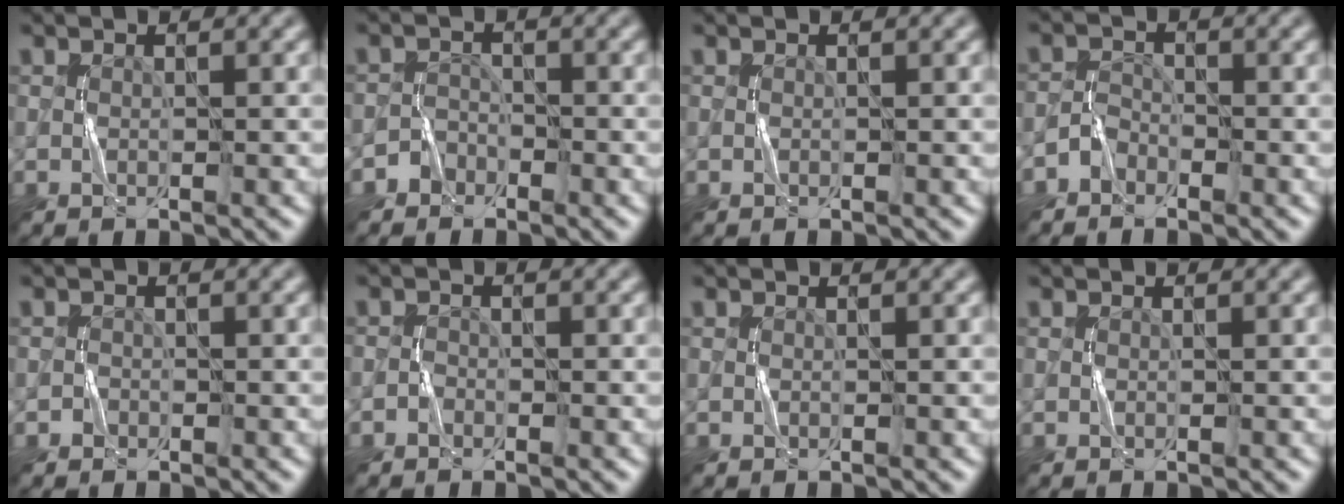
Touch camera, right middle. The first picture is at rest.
{"total": 1.5, "force": [-1.1, 1.0, 0.0], "torque": [0.008, 0.010, -0.021]}
{"total": 0.0}
{"total": 1.5, "force": [-1.2, 0.8, 0.3], "torque": [-0.003, 0.009, -0.028]}
{"total": 0.6, "force": [-0.3, 0.5, 0.0], "torque": [0.005, -0.001, -0.006]}
{"total": 0.7, "force": [-0.5, 0.4, 0.1], "torque": [-0.001, 0.001, -0.011]}
{"total": 0.0}
{"total": 0.0}